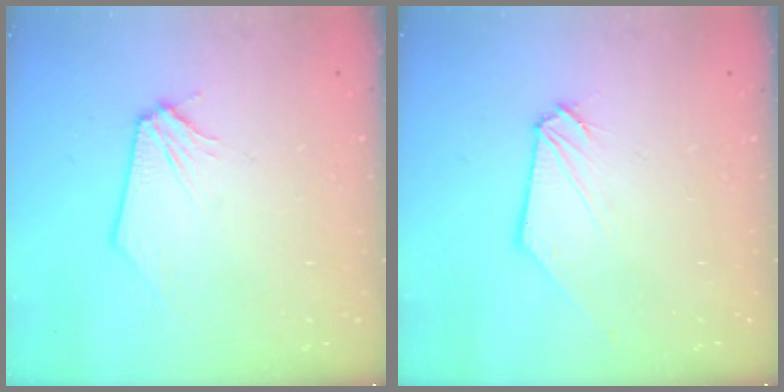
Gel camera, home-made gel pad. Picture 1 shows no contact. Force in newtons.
{"total": 0.9, "press": 0.9, "slide": 0.2}